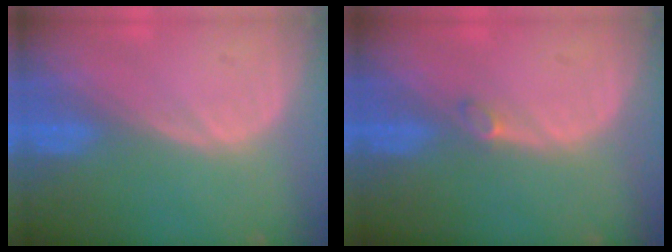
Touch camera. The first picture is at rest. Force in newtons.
{"total": 1.2, "press": 1.2, "slide": 0.2}